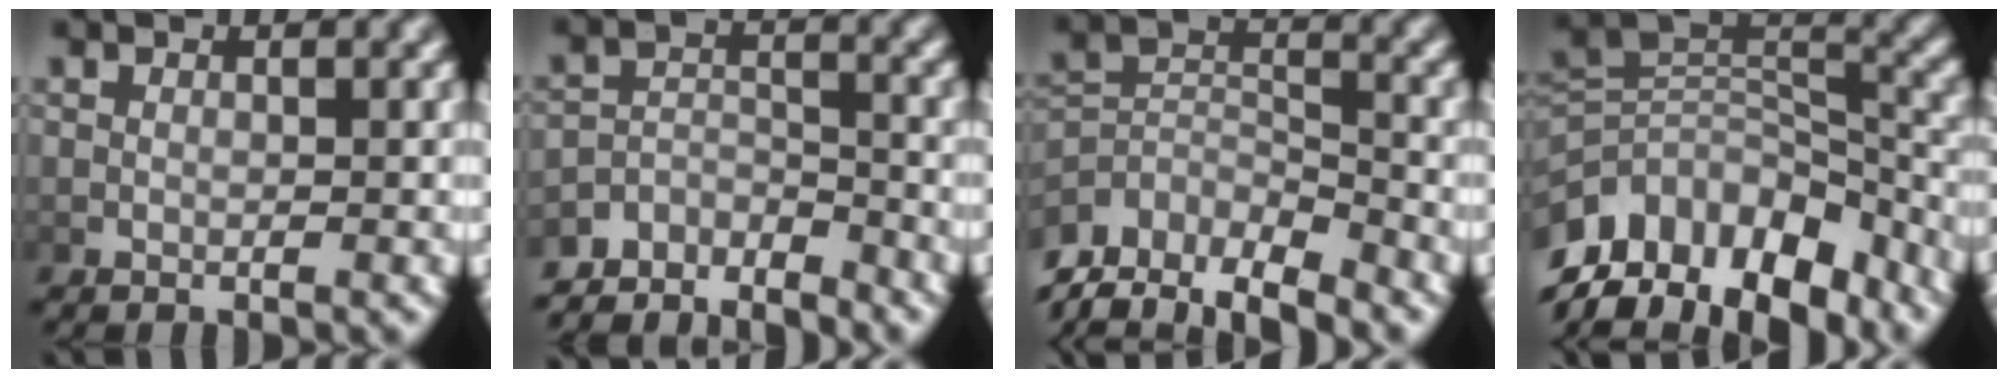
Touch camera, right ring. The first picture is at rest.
{"total": 6.6, "force": [-5.7, 2.6, 2.1], "torque": [-0.030, -0.020, -0.094]}
{"total": 11.5, "force": [-6.8, 7.7, 5.3], "torque": [-0.111, -0.063, -0.097]}
{"total": 15.7, "force": [-7.4, 11.1, 8.4], "torque": [-0.155, -0.046, -0.107]}